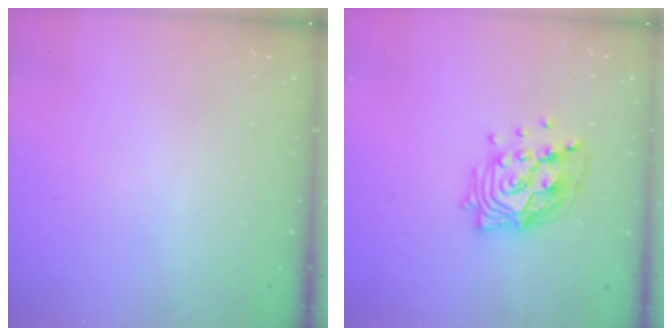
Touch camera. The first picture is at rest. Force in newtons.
{"total": 15.9, "press": 15.9, "slide": 1.5}